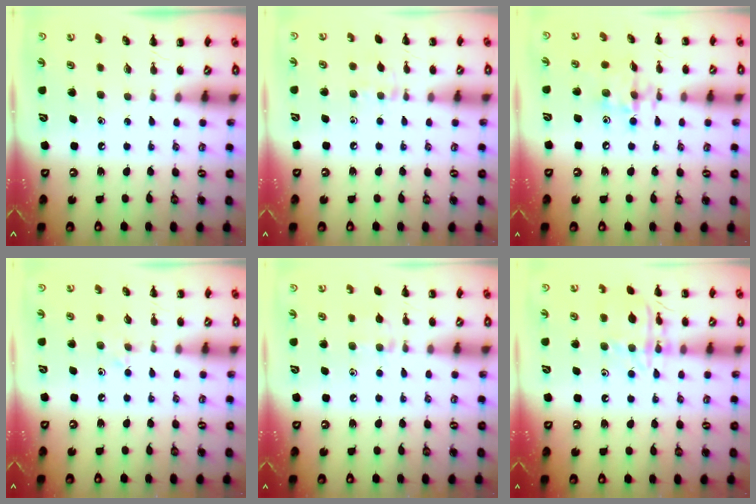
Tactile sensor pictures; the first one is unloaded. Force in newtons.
{"total": 4.4, "press": 4.2, "slide": 1.4}
{"total": 9.7, "press": 9.6, "slide": 0.9}
{"total": 5.2, "press": 5.0, "slide": 1.7}
{"total": 6.5, "press": 6.1, "slide": 2.3}
{"total": 13.6, "press": 13.6, "slide": 0.8}